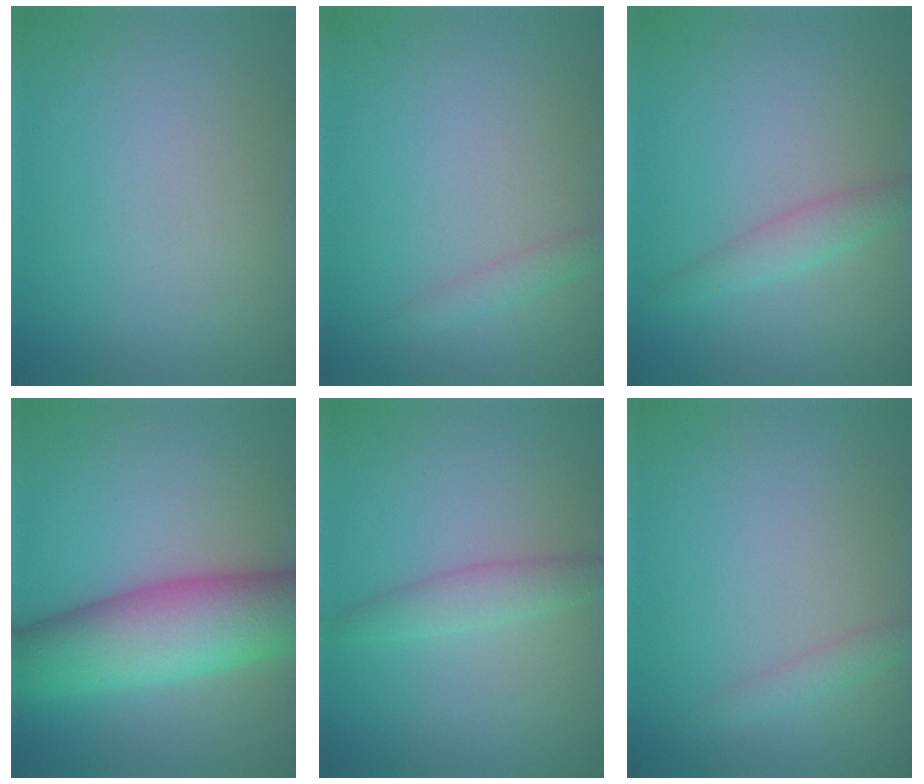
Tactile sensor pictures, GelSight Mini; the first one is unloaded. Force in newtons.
{"total": 1.3, "press": 1.3, "slide": 0.1}
{"total": 1.8, "press": 1.8, "slide": 0.1}
{"total": 9.9, "press": 9.9, "slide": 0.3}
{"total": 1.9, "press": 1.9, "slide": 0.1}
{"total": 1.3, "press": 1.3, "slide": 0.1}